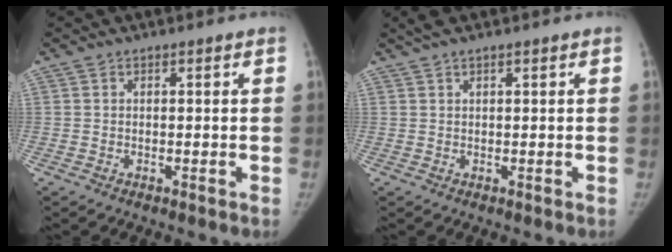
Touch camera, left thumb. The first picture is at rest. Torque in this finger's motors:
{"motor_torque": [0.12, -0.06, 0.22, -0.20, 0.02]}